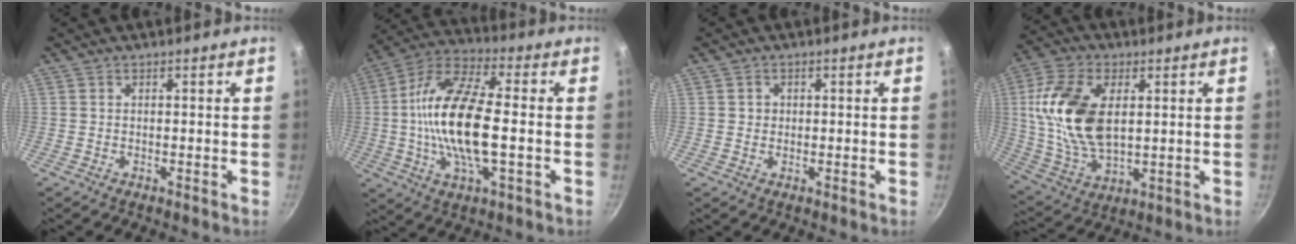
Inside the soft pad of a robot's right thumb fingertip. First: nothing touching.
{"total": 18.3, "force": [-0.9, 6.9, 17.0], "torque": [-0.328, 0.023, -0.035]}
{"total": 1.4, "force": [0.2, 1.4, 0.4], "torque": [-0.001, 0.002, 0.002]}
{"total": 17.5, "force": [3.2, 10.1, 13.9], "torque": [-0.260, -0.006, 0.066]}